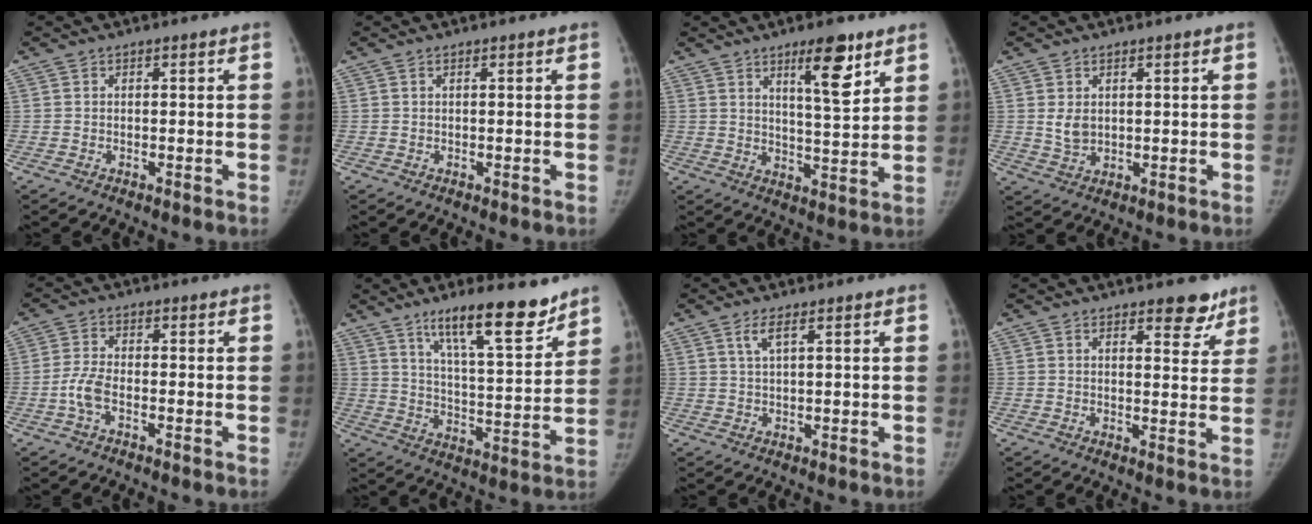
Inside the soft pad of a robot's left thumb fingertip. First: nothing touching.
{"total": 0.0}
{"total": 9.3, "force": [5.6, 2.2, 7.1], "torque": [-0.096, -0.039, 0.090]}
{"total": 3.4, "force": [0.9, 2.5, 2.2], "torque": [-0.028, -0.013, 0.023]}
{"total": 3.8, "force": [-1.6, 1.7, 3.0], "torque": [-0.066, 0.009, -0.039]}
{"total": 15.4, "force": [11.0, 3.5, 10.1], "torque": [-0.130, -0.076, 0.182]}
{"total": 2.7, "force": [1.5, 0.5, 2.3], "torque": [-0.056, -0.001, 0.034]}
{"total": 5.3, "force": [3.9, 2.3, 2.8], "torque": [0.000, -0.025, 0.046]}